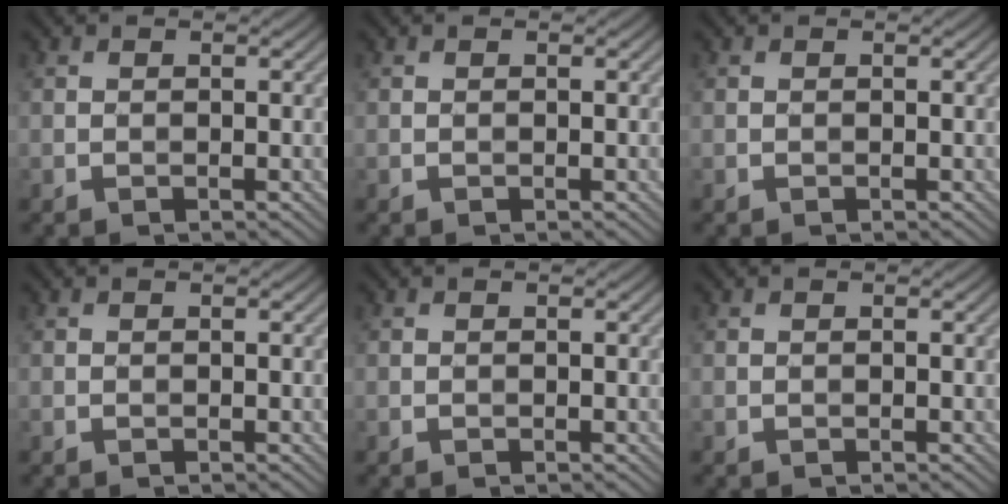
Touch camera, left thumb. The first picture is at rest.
{"total": 0.0}
{"total": 0.0}
{"total": 0.0}
{"total": 0.0}
{"total": 0.0}